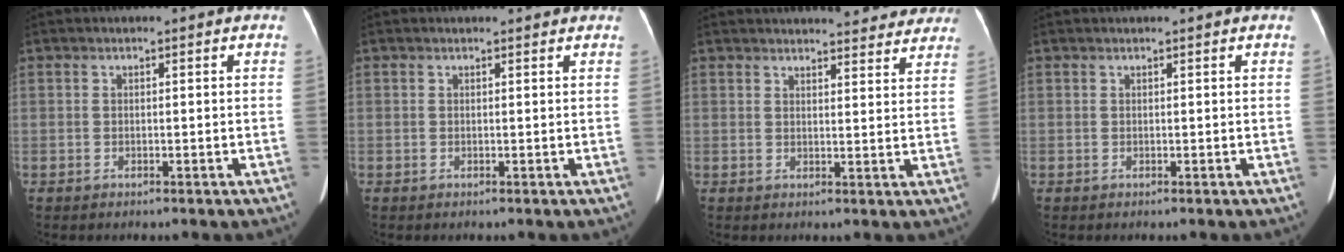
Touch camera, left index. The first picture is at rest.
{"total": 2.4, "force": [2.3, 0.5, 0.4], "torque": [-0.010, 0.017, 0.024]}
{"total": 18.1, "force": [16.9, 4.1, 5.2], "torque": [-0.052, -0.002, 0.187]}
{"total": 1.5, "force": [1.3, -0.4, 0.6], "torque": [-0.011, 0.013, 0.024]}